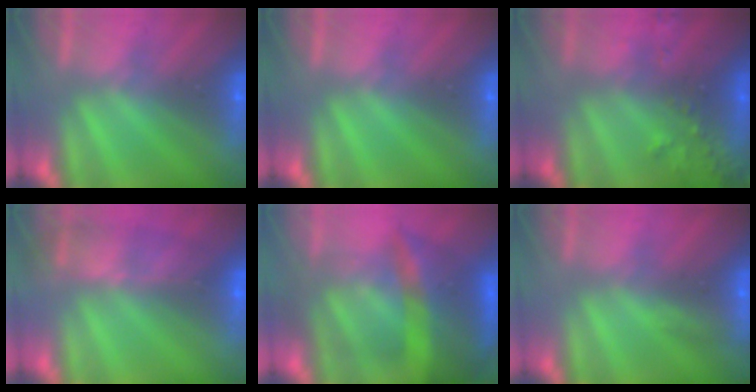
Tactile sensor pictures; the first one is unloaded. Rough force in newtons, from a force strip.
{"total": 0.0}
{"total": 8.2}
{"total": 8.6}
{"total": 10.1}
{"total": 3.0}